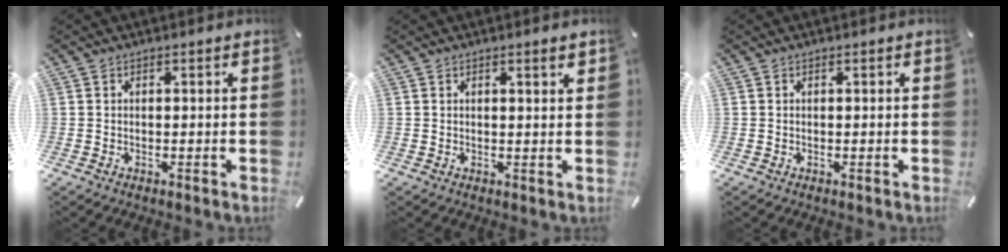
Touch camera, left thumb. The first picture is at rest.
{"total": 1.9, "force": [1.1, 0.1, 1.5], "torque": [-0.024, -0.002, 0.017]}
{"total": 0.0}